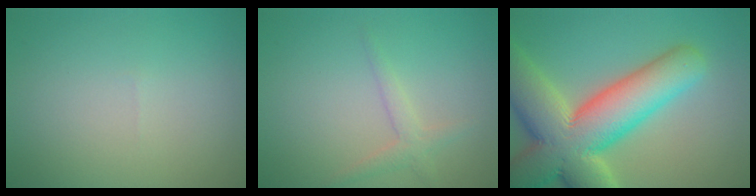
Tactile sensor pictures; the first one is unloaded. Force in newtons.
{"total": 1.7, "press": 1.6, "slide": 0.1}
{"total": 13.6, "press": 13.5, "slide": 1.3}